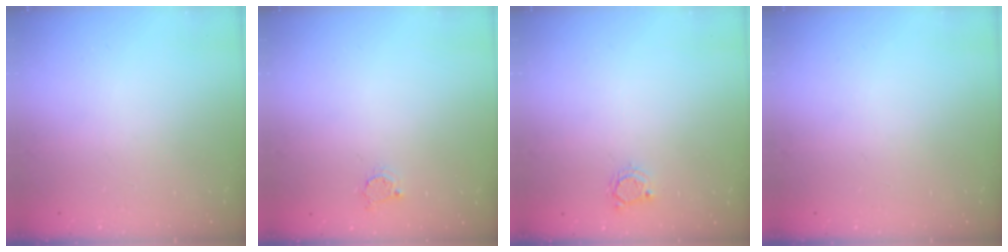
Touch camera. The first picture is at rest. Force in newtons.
{"total": 3.1, "press": 3.1, "slide": 0.3}
{"total": 3.6, "press": 3.6, "slide": 0.5}
{"total": 0.0}